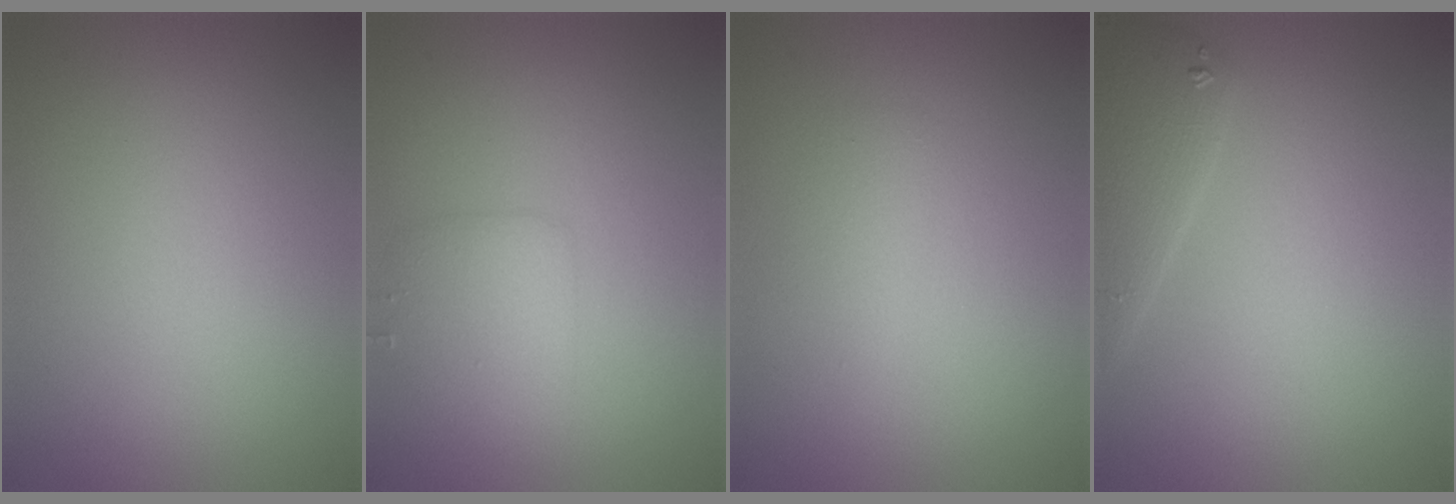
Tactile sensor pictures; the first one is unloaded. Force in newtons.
{"total": 2.6, "press": 2.6, "slide": 0.0}
{"total": 1.3, "press": 1.3, "slide": 0.0}
{"total": 2.9, "press": 2.9, "slide": 0.2}